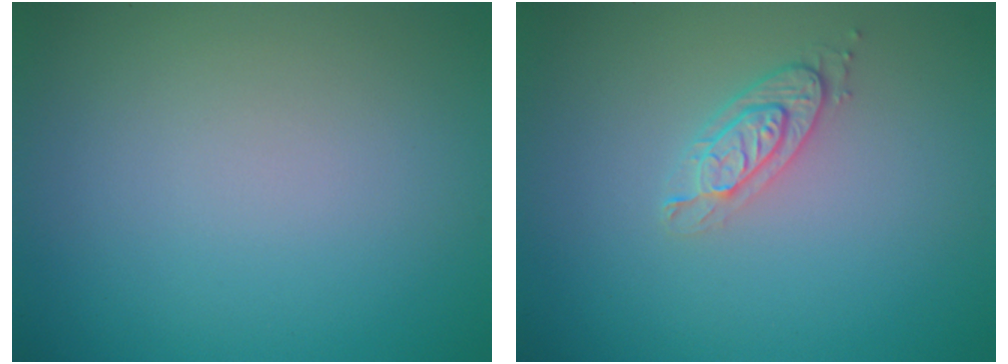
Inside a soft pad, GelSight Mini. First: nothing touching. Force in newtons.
{"total": 2.1, "press": 1.9, "slide": 0.9}